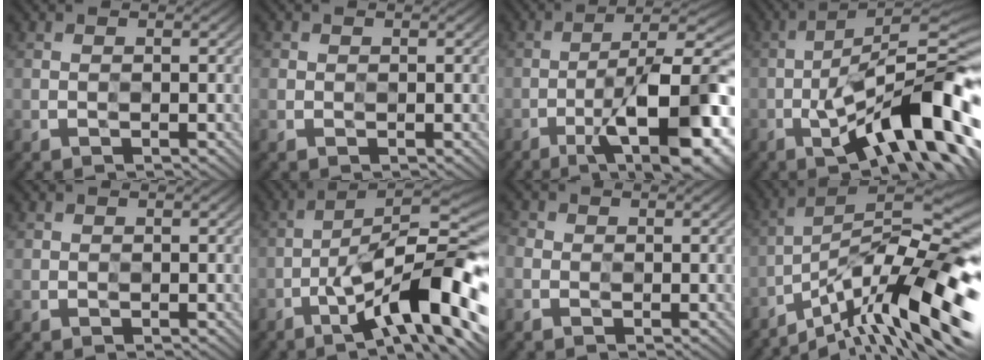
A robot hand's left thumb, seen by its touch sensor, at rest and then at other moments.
{"total": 0.8, "force": [0.0, 0.8, 0.1], "torque": [-0.001, -0.004, -0.001]}
{"total": 14.8, "force": [-6.6, 4.6, 12.4], "torque": [-0.177, 0.007, -0.097]}
{"total": 12.8, "force": [-6.0, 2.3, 11.0], "torque": [-0.166, 0.025, -0.101]}
{"total": 0.6, "force": [0.4, 0.4, -0.1], "torque": [0.003, -0.003, 0.007]}
{"total": 13.7, "force": [-6.3, 3.0, 11.8], "torque": [-0.178, 0.017, -0.107]}
{"total": 1.9, "force": [-0.5, 1.6, 0.9], "torque": [-0.026, -0.004, -0.017]}
{"total": 15.9, "force": [-9.5, 3.0, 12.3], "torque": [-0.196, 0.018, -0.179]}